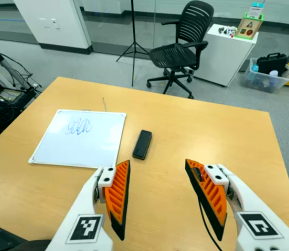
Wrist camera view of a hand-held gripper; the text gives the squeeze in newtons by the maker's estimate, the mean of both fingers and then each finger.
{"total": 0.0}